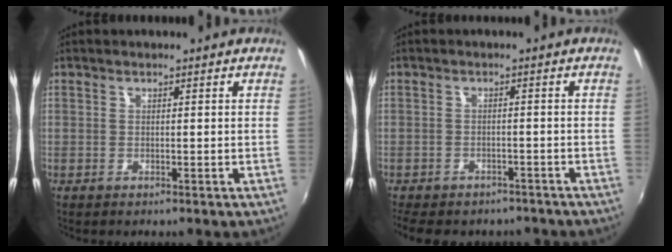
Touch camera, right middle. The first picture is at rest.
{"total": 10.2, "force": [-8.2, 4.4, 4.0], "torque": [-0.095, -0.023, -0.116]}